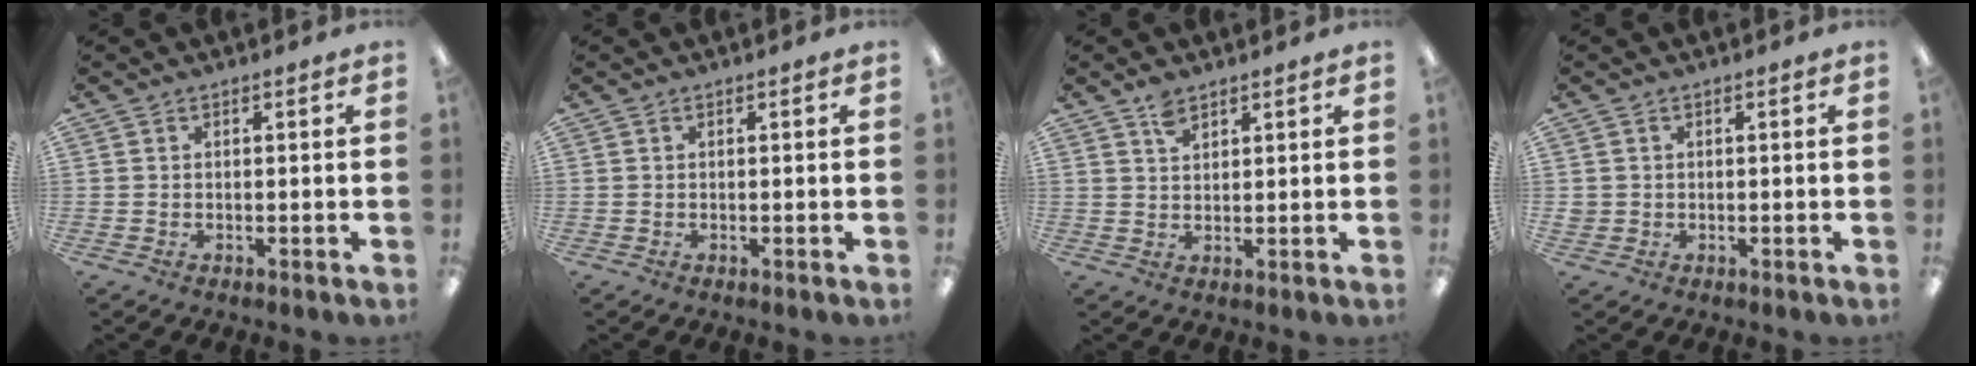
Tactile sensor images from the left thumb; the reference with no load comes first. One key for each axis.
{"total": 0.0}
{"total": 3.4, "fx": 2.6, "fy": 1.7, "fz": 1.5, "tx": -0.028, "ty": -0.005, "tz": 0.047}
{"total": 1.5, "fx": 0.1, "fy": 1.4, "fz": 0.3, "tx": -0.007, "ty": 0.003, "tz": 0.001}